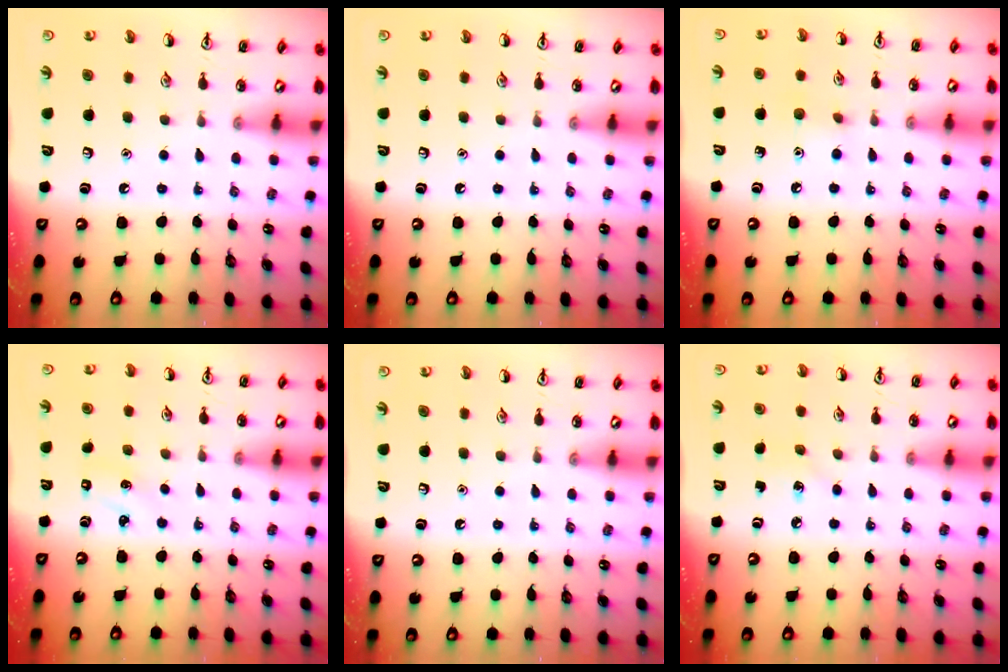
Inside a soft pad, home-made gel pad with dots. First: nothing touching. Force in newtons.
{"total": 0.0}
{"total": 6.2, "press": 5.9, "slide": 1.8}
{"total": 1.3, "press": 1.2, "slide": 0.5}
{"total": 0.0}
{"total": 1.9, "press": 1.7, "slide": 0.7}